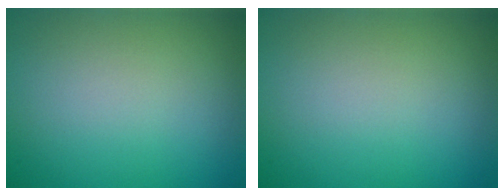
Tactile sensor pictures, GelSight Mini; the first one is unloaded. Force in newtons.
{"total": 0.0}